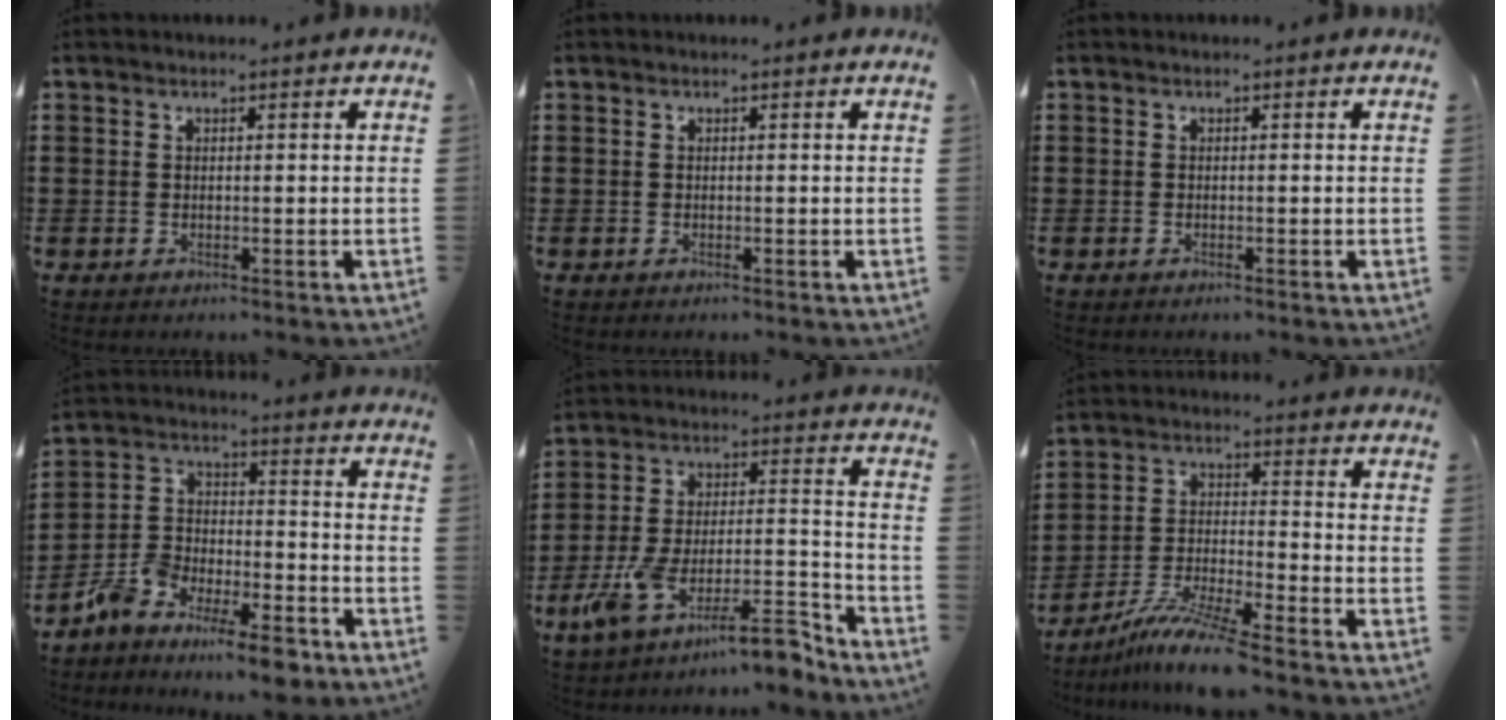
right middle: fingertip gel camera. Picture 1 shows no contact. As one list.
[{"total": 0.0}, {"total": 0.0}, {"total": 8.5, "force": [-7.9, 1.5, 2.9], "torque": [-0.059, 0.020, -0.153]}, {"total": 12.6, "force": [-10.1, 1.8, 7.3], "torque": [-0.129, 0.022, -0.191]}, {"total": 8.5, "force": [-7.3, -0.1, 4.4], "torque": [-0.082, -0.005, -0.141]}]